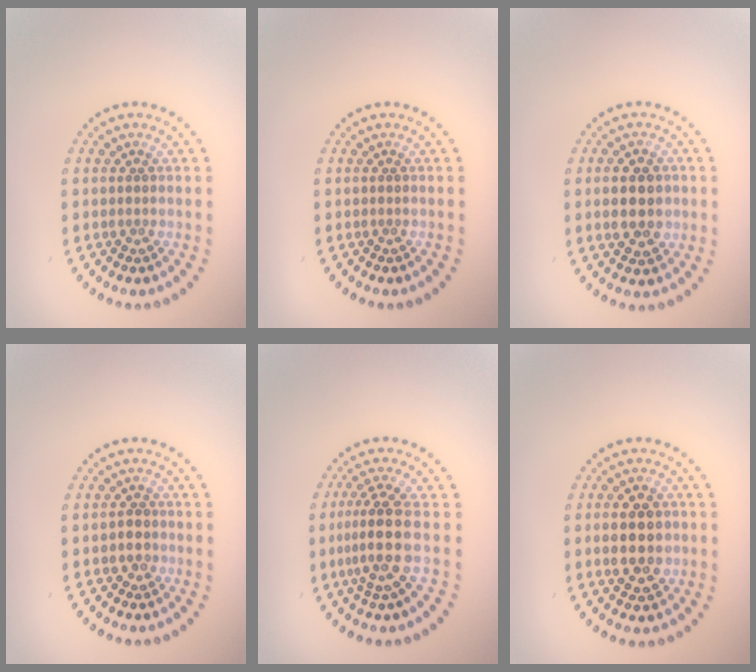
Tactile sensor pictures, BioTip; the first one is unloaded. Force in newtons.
{"total": 0.0}
{"total": 4.7, "press": 4.7, "slide": 0.2}
{"total": 1.0, "press": 0.9, "slide": 0.5}
{"total": 3.8, "press": 3.0, "slide": 2.3}
{"total": 4.6, "press": 4.6, "slide": 0.1}